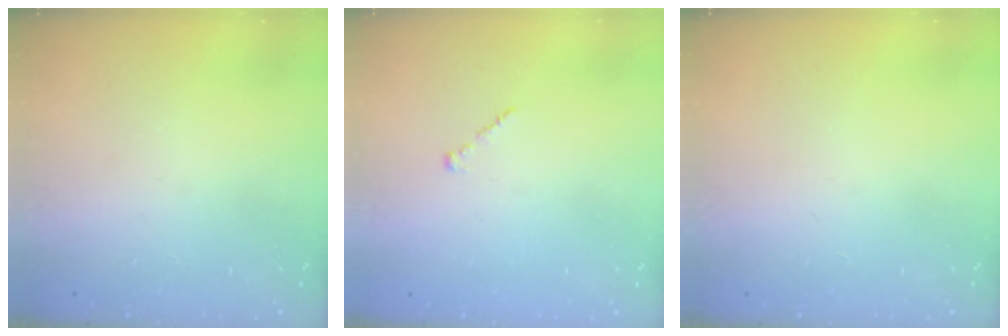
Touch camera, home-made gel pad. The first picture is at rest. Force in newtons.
{"total": 1.0, "press": 0.8, "slide": 0.5}
{"total": 0.0}